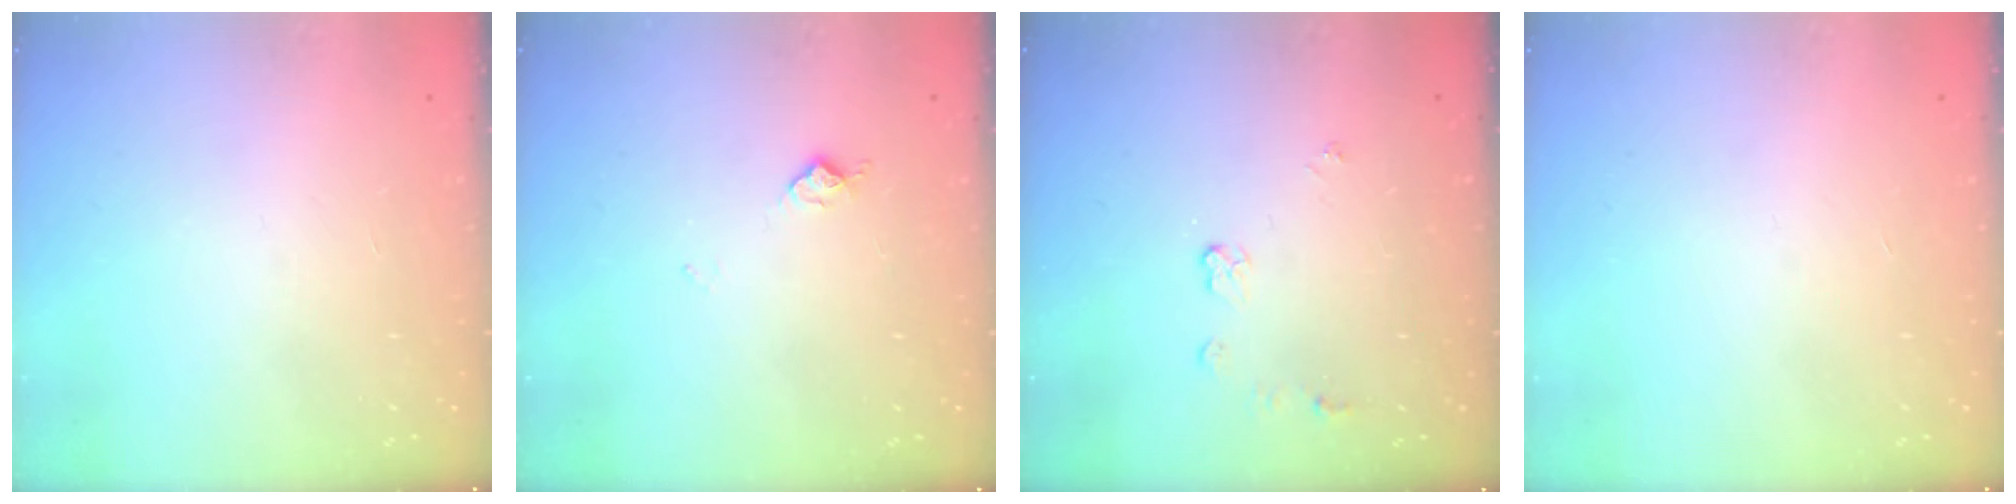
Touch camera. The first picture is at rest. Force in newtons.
{"total": 5.0, "press": 4.9, "slide": 0.7}
{"total": 5.4, "press": 5.4, "slide": 0.1}
{"total": 0.0}